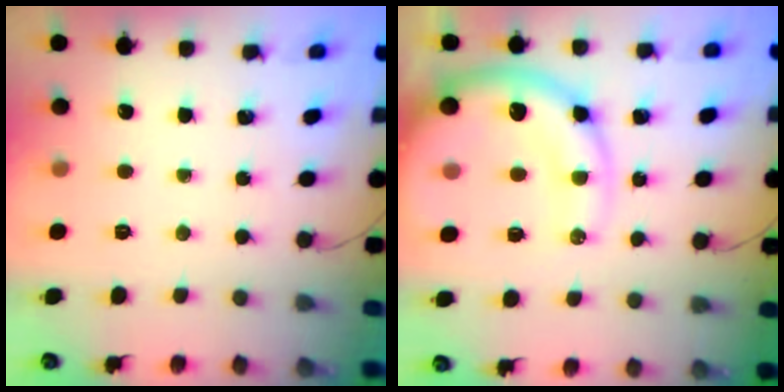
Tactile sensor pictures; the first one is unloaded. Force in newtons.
{"total": 17.4, "press": 16.9, "slide": 4.4}